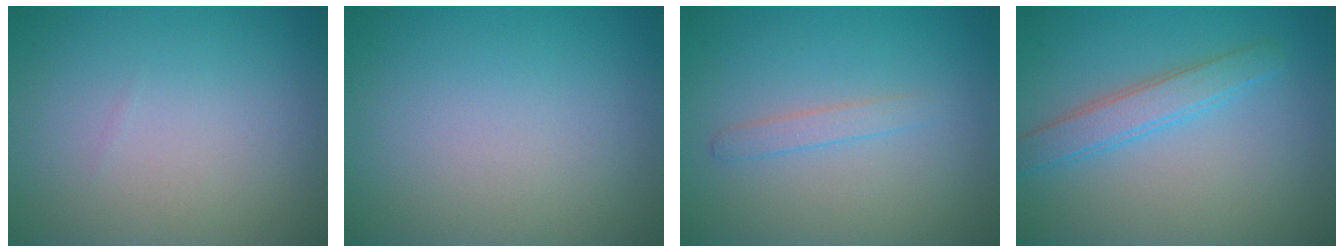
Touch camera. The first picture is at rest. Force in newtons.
{"total": 0.0}
{"total": 1.2, "press": 1.2, "slide": 0.1}
{"total": 2.9, "press": 2.9, "slide": 0.1}